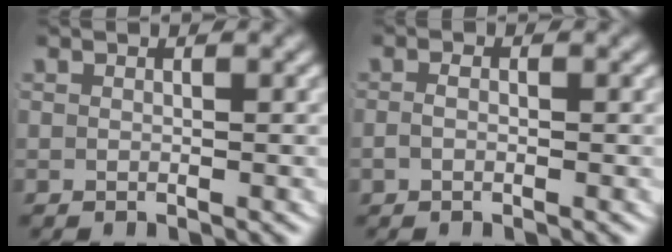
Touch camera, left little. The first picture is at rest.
{"total": 1.1, "force": [-0.7, 0.5, 0.7], "torque": [-0.019, -0.004, -0.014]}